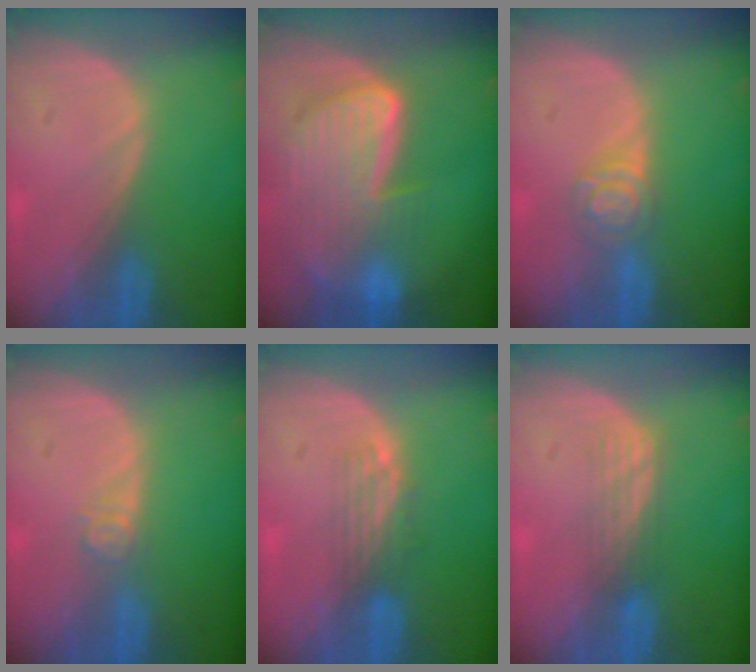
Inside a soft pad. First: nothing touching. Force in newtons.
{"total": 9.8, "press": 8.3, "slide": 5.3}
{"total": 4.3, "press": 3.9, "slide": 1.9}
{"total": 2.4, "press": 2.0, "slide": 1.3}
{"total": 3.3, "press": 2.8, "slide": 1.7}
{"total": 3.1, "press": 2.6, "slide": 1.5}